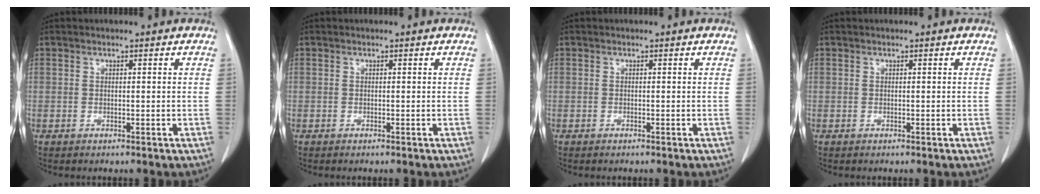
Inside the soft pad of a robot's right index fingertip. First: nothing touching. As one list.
[{"total": 0.0}, {"total": 0.0}, {"total": 0.0}]